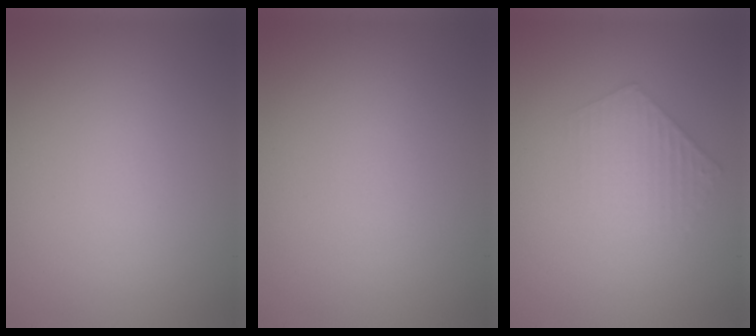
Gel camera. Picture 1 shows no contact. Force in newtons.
{"total": 0.0}
{"total": 2.2, "press": 2.1, "slide": 0.4}